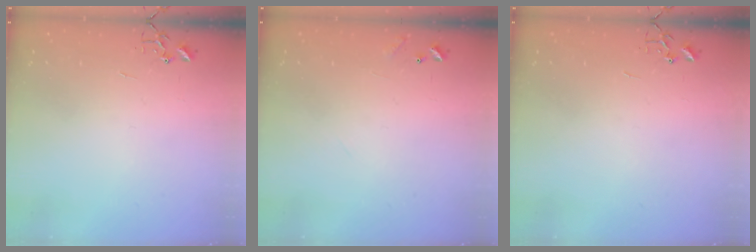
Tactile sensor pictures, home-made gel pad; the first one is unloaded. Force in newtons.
{"total": 6.9, "press": 6.9, "slide": 0.4}
{"total": 0.0}